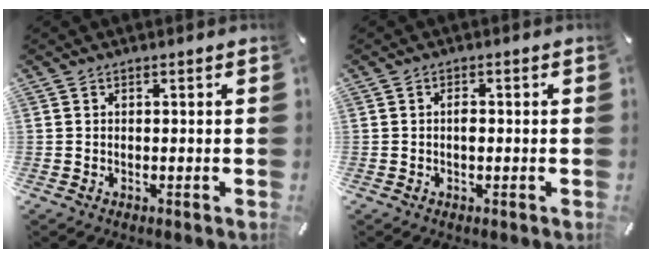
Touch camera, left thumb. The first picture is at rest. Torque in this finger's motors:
{"motor_torque": [0.35, 0.28, 0.09, 0.02, 0.01]}